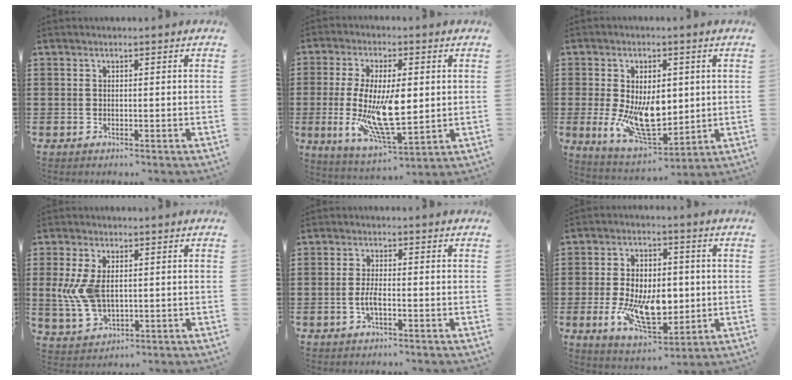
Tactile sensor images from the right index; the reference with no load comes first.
{"total": 13.1, "force": [-0.1, 5.2, 12.0], "torque": [-0.233, -0.018, -0.001]}
{"total": 11.3, "force": [-0.3, 6.5, 9.3], "torque": [-0.163, -0.007, 0.002]}
{"total": 7.4, "force": [0.5, 4.2, 6.1], "torque": [-0.153, 0.002, 0.002]}
{"total": 3.4, "force": [-1.0, 1.1, 3.0], "torque": [-0.076, -0.004, -0.025]}
{"total": 12.2, "force": [-1.8, 7.0, 9.8], "torque": [-0.181, -0.006, -0.030]}